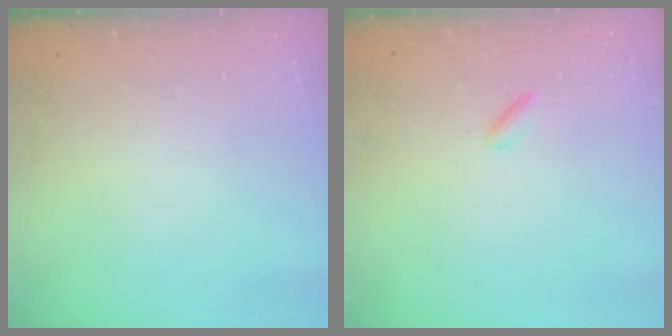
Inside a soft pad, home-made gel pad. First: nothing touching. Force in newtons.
{"total": 1.9, "press": 1.8, "slide": 0.6}